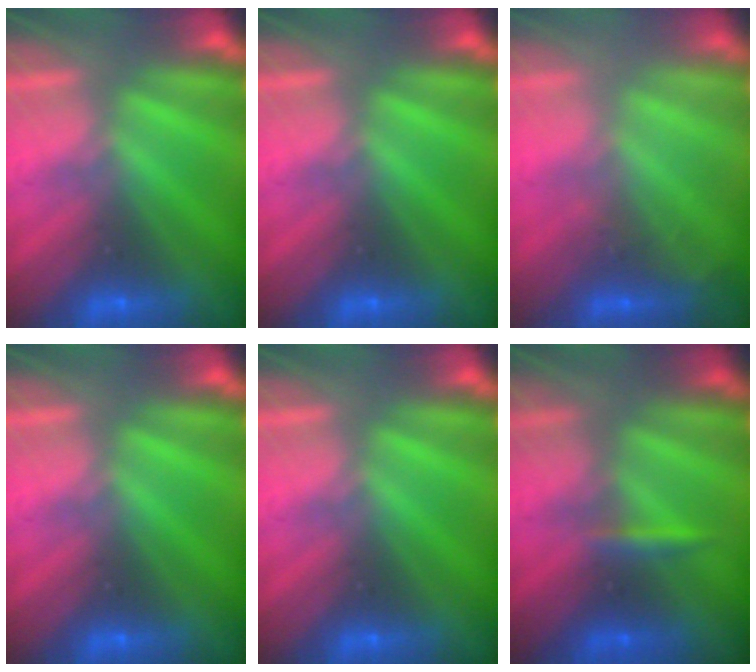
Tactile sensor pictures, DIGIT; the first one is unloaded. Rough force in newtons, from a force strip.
{"total": 0.0}
{"total": 2.2}
{"total": 0.0}
{"total": 0.0}
{"total": 2.4}